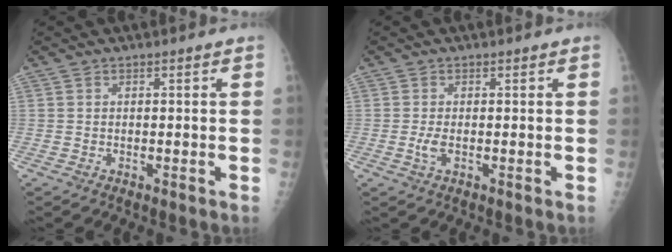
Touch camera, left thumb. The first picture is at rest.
{"total": 1.7, "force": [-0.2, 0.8, 1.5], "torque": [-0.038, -0.005, -0.003]}